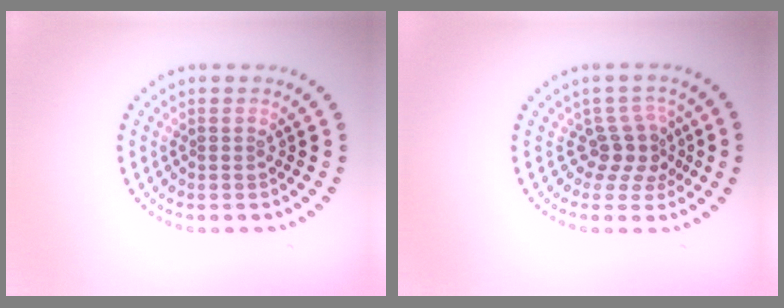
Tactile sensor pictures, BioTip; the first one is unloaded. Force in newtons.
{"total": 2.7, "press": 1.9, "slide": 1.9}